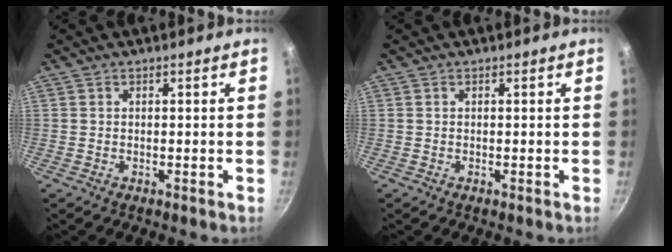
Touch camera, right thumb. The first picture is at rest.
{"total": 0.0}